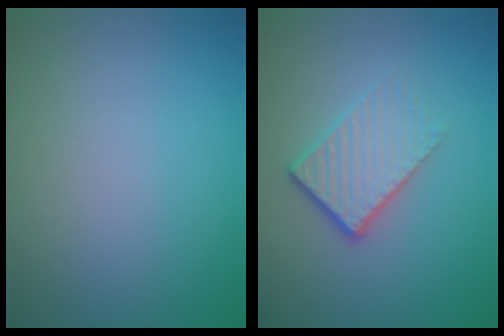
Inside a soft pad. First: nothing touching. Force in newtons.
{"total": 4.2, "press": 2.7, "slide": 3.2}